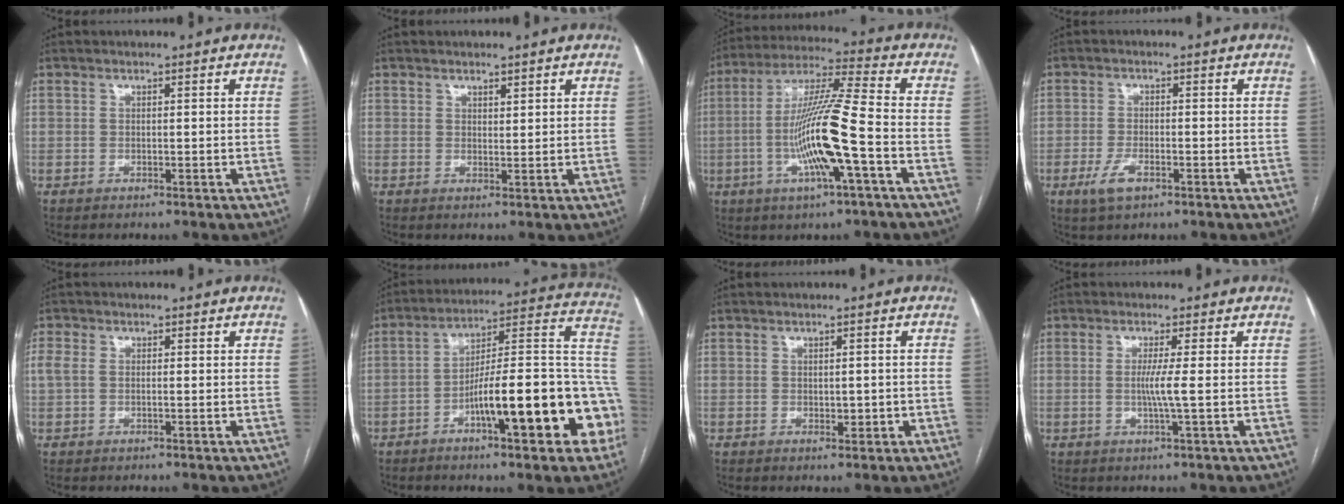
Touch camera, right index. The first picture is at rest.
{"total": 1.4, "force": [1.2, 0.5, 0.7], "torque": [-0.011, -0.003, 0.019]}
{"total": 14.7, "force": [-3.5, 0.0, 14.2], "torque": [-0.273, 0.000, -0.070]}
{"total": 4.0, "force": [-2.0, 1.7, 3.0], "torque": [-0.067, -0.003, -0.035]}
{"total": 2.4, "force": [0.1, 1.4, 1.9], "torque": [-0.056, 0.015, 0.004]}
{"total": 20.8, "force": [-7.2, 3.5, 19.2], "torque": [-0.209, 0.036, -0.098]}
{"total": 1.7, "force": [-0.3, 0.9, 1.5], "torque": [-0.022, -0.001, 0.001]}
{"total": 3.2, "force": [-0.2, -0.8, 3.1], "torque": [-0.061, -0.005, -0.004]}